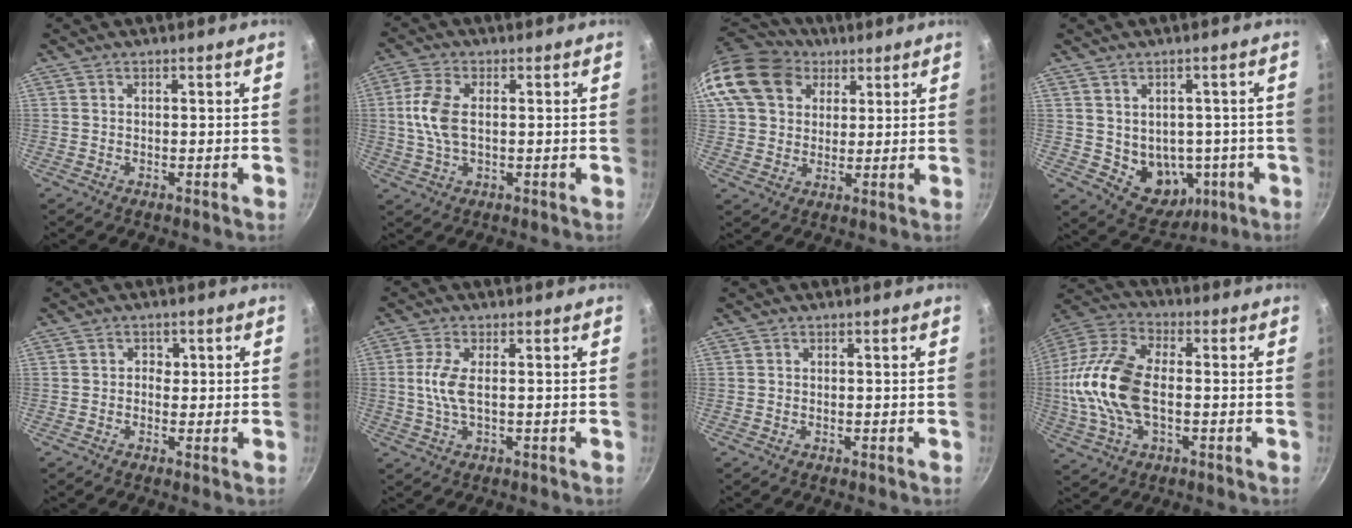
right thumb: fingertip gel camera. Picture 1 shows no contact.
{"total": 7.5, "force": [0.6, 4.1, 6.2], "torque": [-0.133, 0.008, 0.008]}
{"total": 16.5, "force": [6.8, 12.9, 7.8], "torque": [-0.141, 0.014, 0.117]}
{"total": 10.3, "force": [-1.3, 8.2, 6.1], "torque": [-0.049, -0.002, 0.004]}
{"total": 1.9, "force": [0.1, 1.8, 0.8], "torque": [0.000, -0.003, -0.003]}
{"total": 5.1, "force": [0.1, 1.7, 4.8], "torque": [-0.114, 0.003, -0.001]}
{"total": 0.0}
{"total": 18.6, "force": [-1.2, 10.4, 15.4], "torque": [-0.306, 0.032, -0.034]}